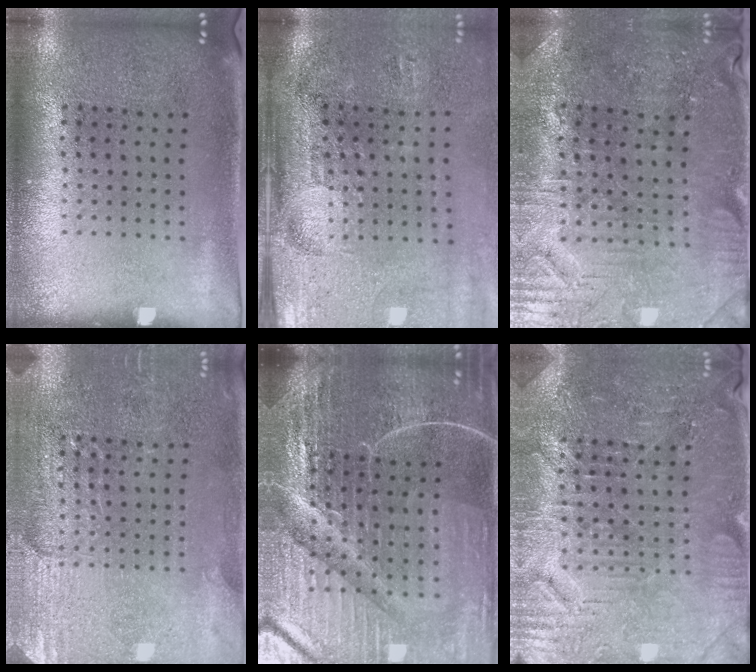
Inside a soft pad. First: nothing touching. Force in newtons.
{"total": 4.7, "press": 3.8, "slide": 2.7}
{"total": 1.4, "press": 1.4, "slide": 0.4}
{"total": 2.9, "press": 2.9, "slide": 0.5}
{"total": 5.9, "press": 5.4, "slide": 2.5}
{"total": 3.7, "press": 3.6, "slide": 0.6}